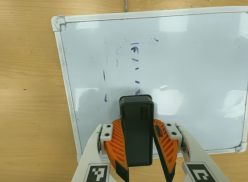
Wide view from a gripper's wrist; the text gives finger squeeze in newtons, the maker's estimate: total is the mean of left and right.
{"total": 9.3, "left": 9.5, "right": 9.2}